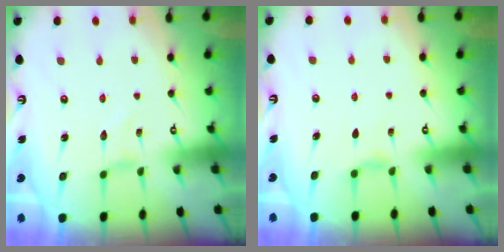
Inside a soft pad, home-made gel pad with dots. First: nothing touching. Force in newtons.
{"total": 4.4, "press": 4.4, "slide": 0.5}